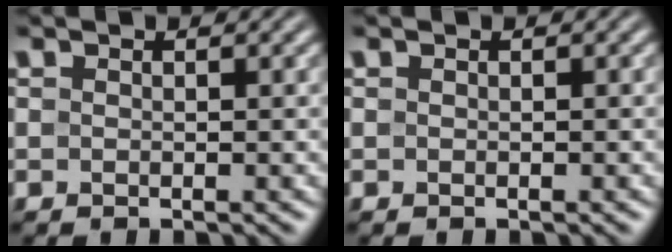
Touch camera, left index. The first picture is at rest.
{"total": 0.0}